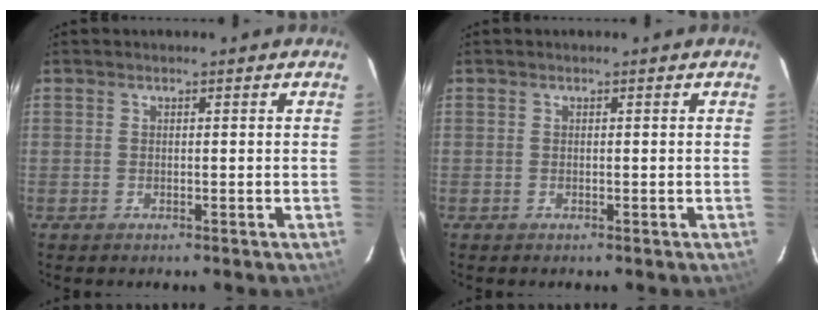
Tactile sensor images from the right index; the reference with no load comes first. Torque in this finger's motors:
{"motor_torque": [0.00, 0.00, 0.00, 0.00]}